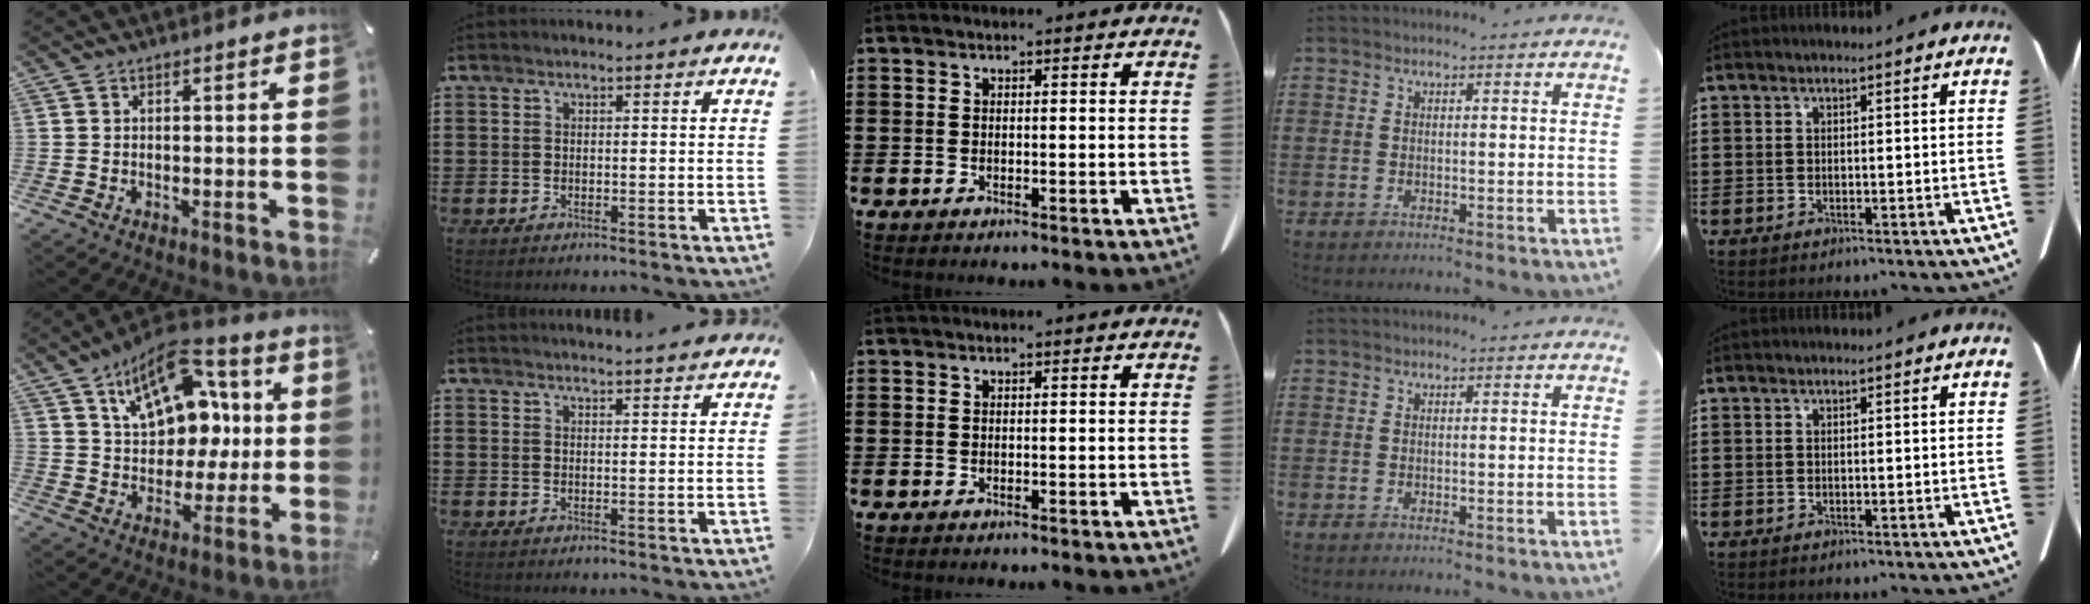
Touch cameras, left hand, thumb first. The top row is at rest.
{"thumb": {"total": 16.8, "force": [7.8, 11.5, 9.4], "torque": [-0.148, -0.042, 0.143]}, "index": {"total": 2.1, "force": [2.0, -0.4, 0.0], "torque": [-0.005, -0.005, 0.039]}}